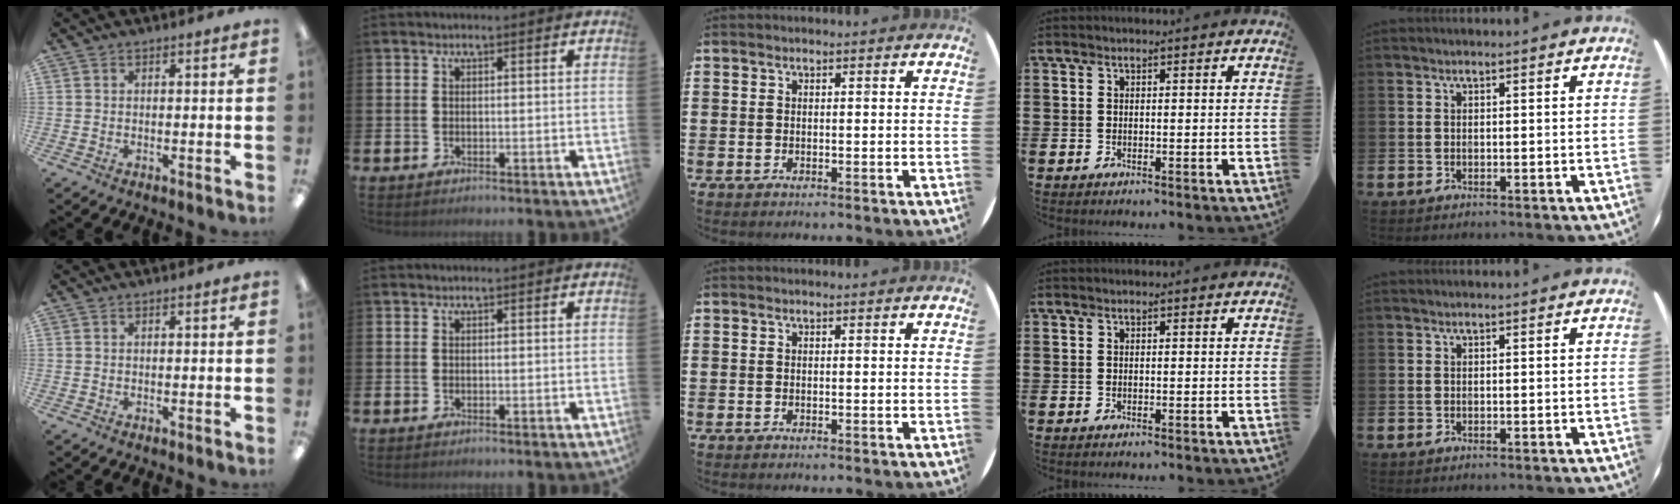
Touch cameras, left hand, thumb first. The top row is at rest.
{}